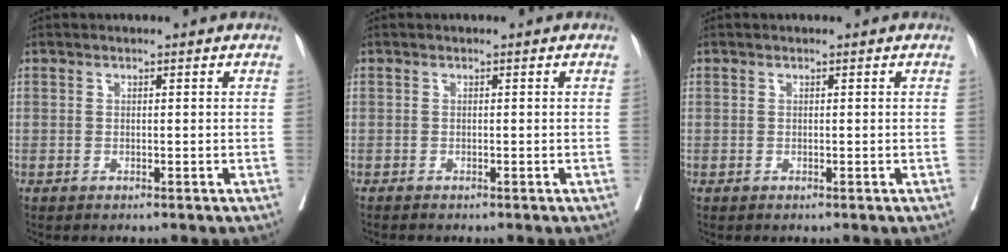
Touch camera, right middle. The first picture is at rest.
{"total": 0.5, "force": [-0.5, 0.0, 0.1], "torque": [-0.005, -0.002, -0.012]}
{"total": 0.0}